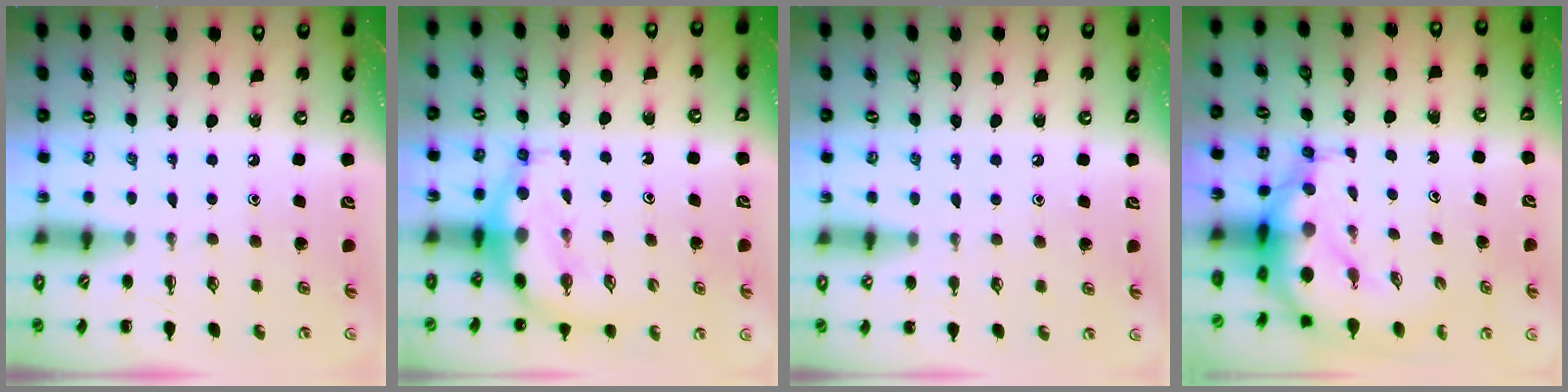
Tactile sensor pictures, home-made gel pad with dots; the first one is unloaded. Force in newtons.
{"total": 7.1, "press": 7.0, "slide": 1.4}
{"total": 6.2, "press": 5.9, "slide": 2.0}
{"total": 9.1, "press": 8.8, "slide": 2.4}